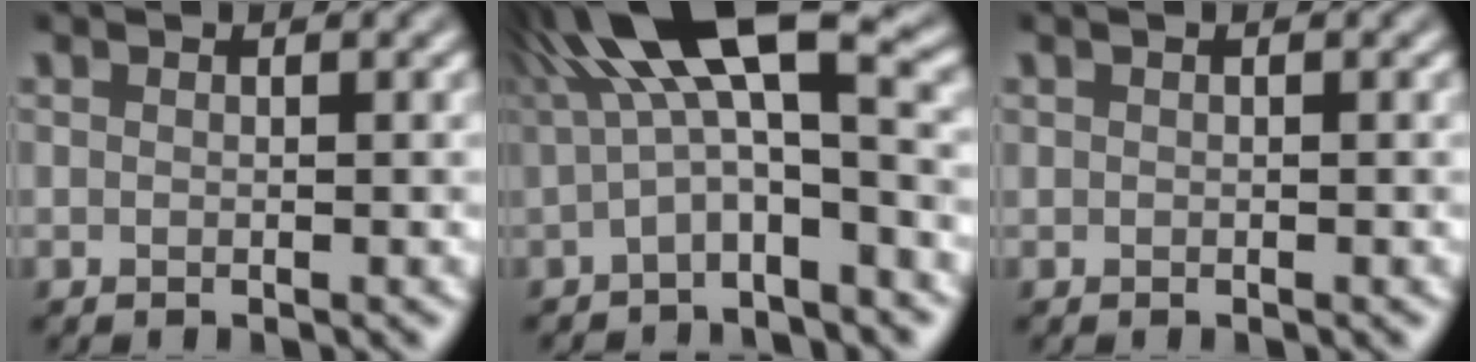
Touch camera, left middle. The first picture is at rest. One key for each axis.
{"total": 9.6, "fx": 0.7, "fy": 2.9, "fz": 9.1, "tx": -0.159, "ty": 0.029, "tz": -0.007}
{"total": 0.0}